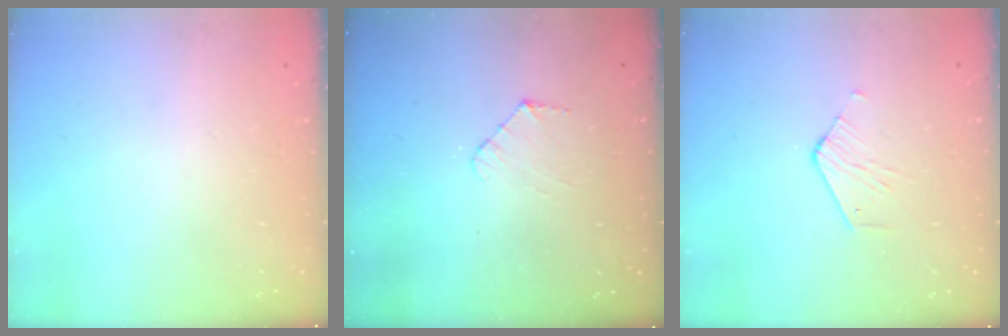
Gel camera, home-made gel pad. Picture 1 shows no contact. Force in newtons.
{"total": 3.6, "press": 3.6, "slide": 0.3}
{"total": 2.8, "press": 2.8, "slide": 0.2}